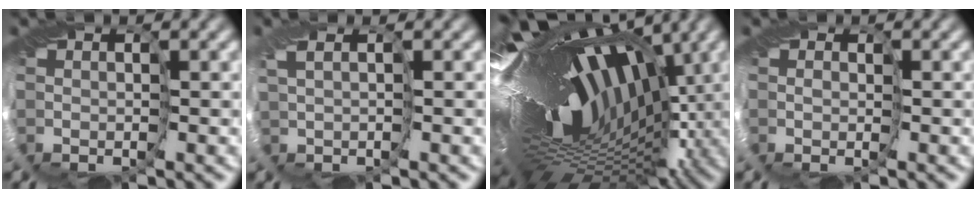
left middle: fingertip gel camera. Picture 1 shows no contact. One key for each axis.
{"total": 1.1, "fx": 0.1, "fy": 0.2, "fz": 1.1, "tx": -0.029, "ty": 0.002, "tz": 0.003}
{"total": 18.7, "fx": -0.2, "fy": 9.7, "fz": 16.0, "tx": -0.237, "ty": -0.016, "tz": -0.016}
{"total": 0.8, "fx": 0.0, "fy": 0.7, "fz": 0.3, "tx": -0.002, "ty": 0.000, "tz": -0.001}